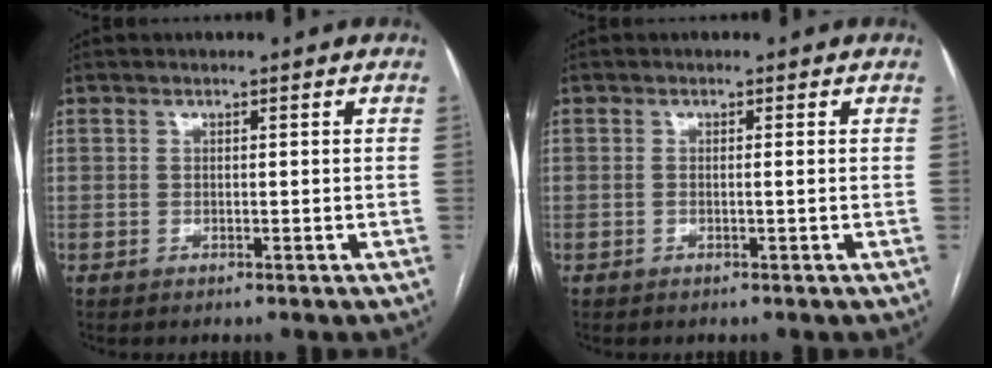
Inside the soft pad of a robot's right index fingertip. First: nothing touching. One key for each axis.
{"total": 0.6, "fx": -0.1, "fy": -0.2, "fz": 0.5, "tx": -0.010, "ty": 0.001, "tz": -0.004}